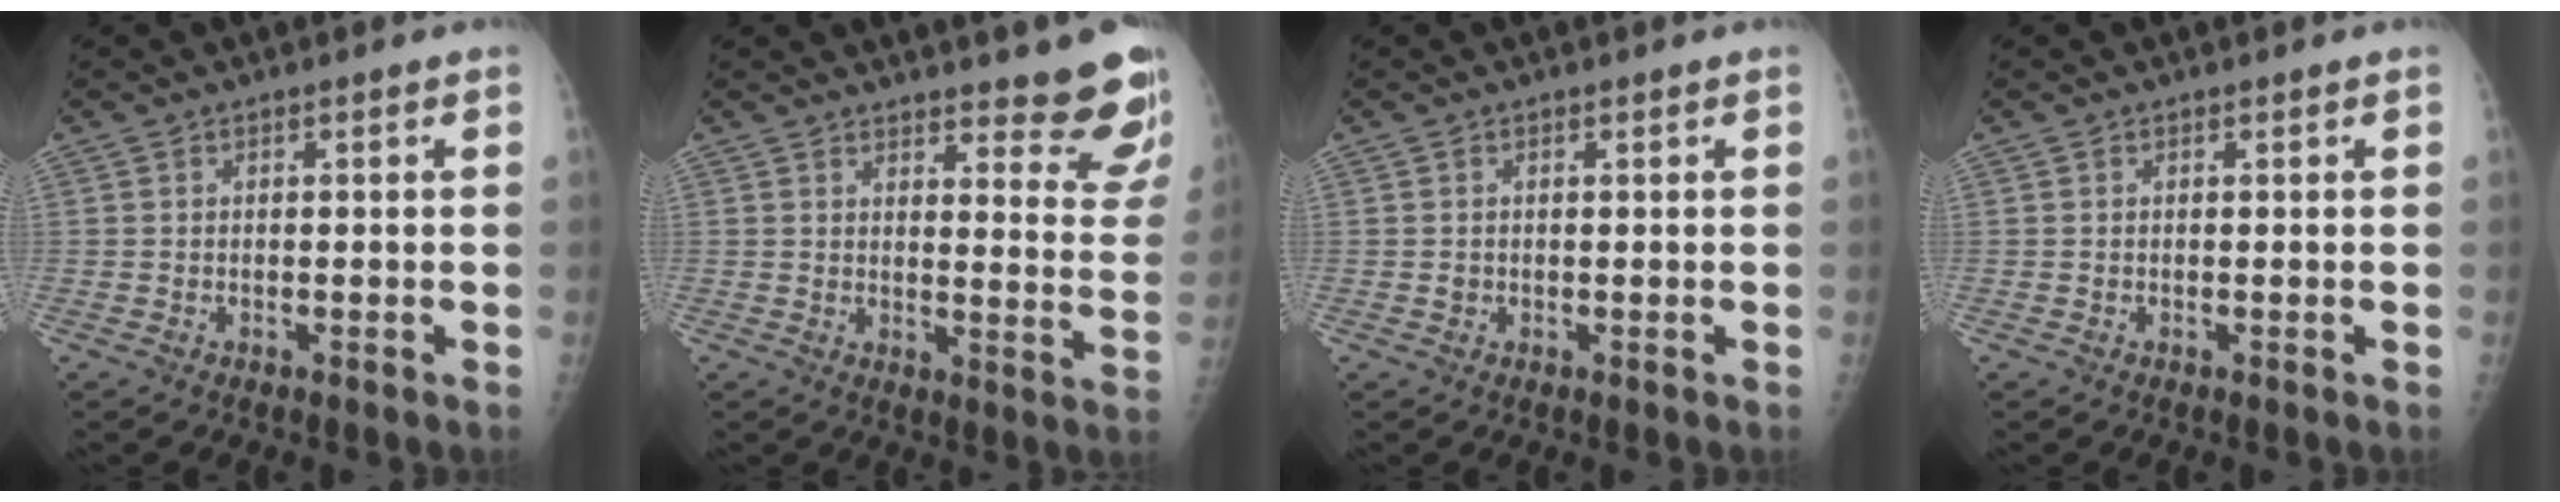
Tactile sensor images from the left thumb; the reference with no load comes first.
{"total": 14.3, "force": [12.4, 2.9, 6.7], "torque": [-0.044, -0.100, 0.134]}
{"total": 0.8, "force": [0.1, 0.8, 0.2], "torque": [0.001, 0.001, 0.002]}
{"total": 0.0}